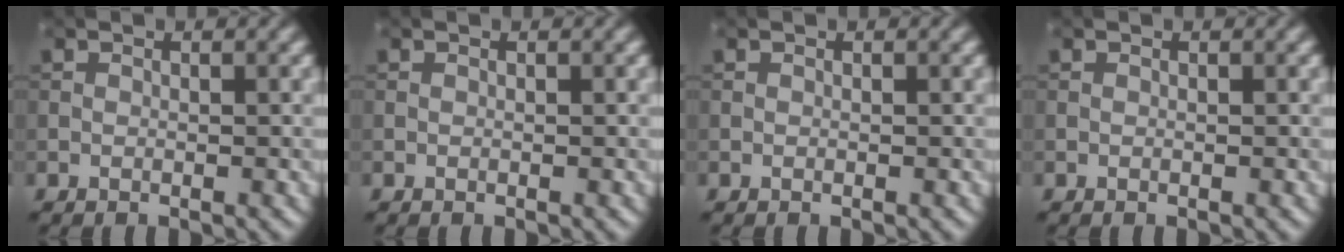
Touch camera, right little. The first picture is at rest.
{"total": 0.0}
{"total": 0.0}
{"total": 0.0}